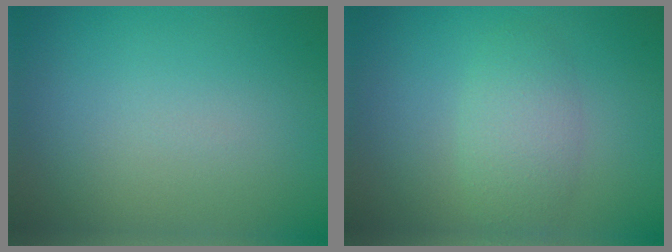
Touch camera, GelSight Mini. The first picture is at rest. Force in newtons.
{"total": 2.9, "press": 2.9, "slide": 0.1}